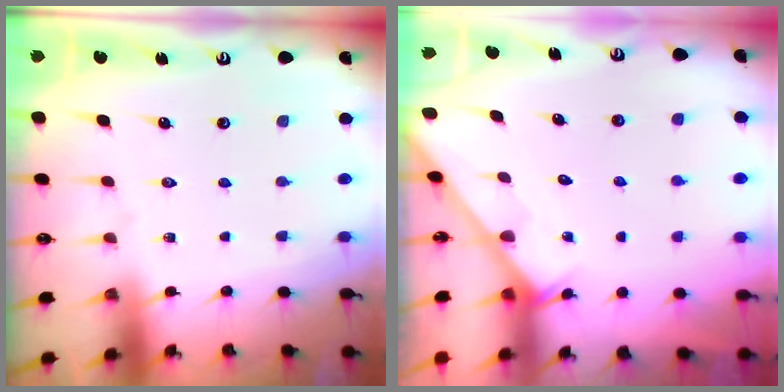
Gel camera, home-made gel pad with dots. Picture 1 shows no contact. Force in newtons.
{"total": 2.0, "press": 2.0, "slide": 0.1}